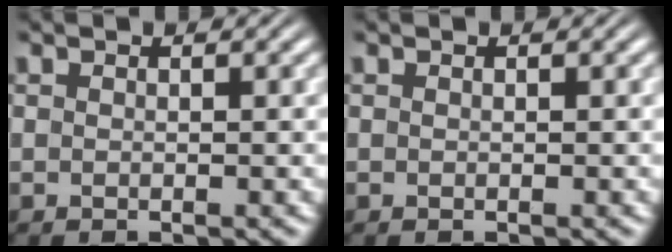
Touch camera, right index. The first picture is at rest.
{"total": 0.0}